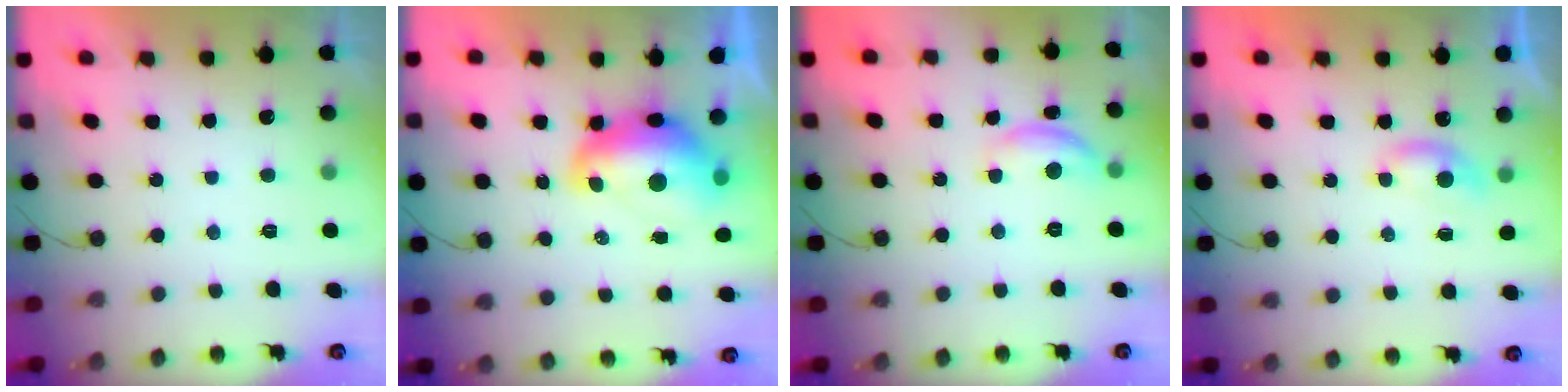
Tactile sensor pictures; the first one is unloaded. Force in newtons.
{"total": 12.1, "press": 12.0, "slide": 1.5}
{"total": 8.6, "press": 8.6, "slide": 0.3}
{"total": 5.4, "press": 5.3, "slide": 0.5}